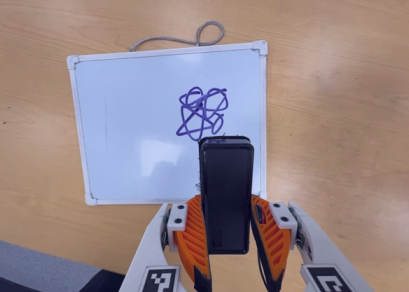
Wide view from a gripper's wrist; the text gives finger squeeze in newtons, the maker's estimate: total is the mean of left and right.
{"total": 6.5, "left": 4.8, "right": 8.3}